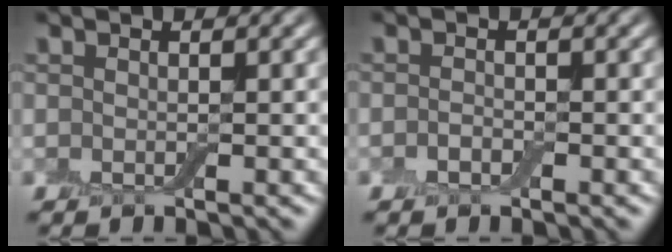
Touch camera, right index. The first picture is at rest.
{"total": 0.6, "force": [-0.3, 0.4, 0.4], "torque": [-0.010, 0.004, -0.008]}